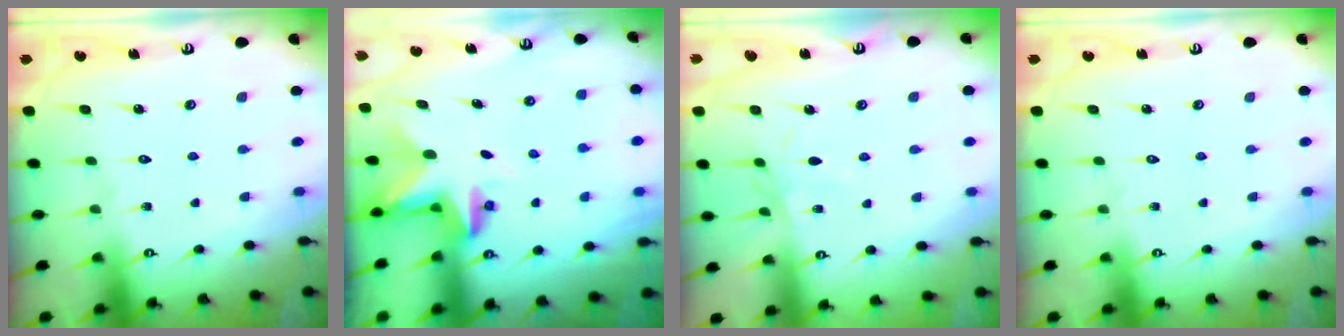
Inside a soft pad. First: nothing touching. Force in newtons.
{"total": 3.1, "press": 3.1, "slide": 0.2}
{"total": 2.9, "press": 2.8, "slide": 0.5}
{"total": 0.0}